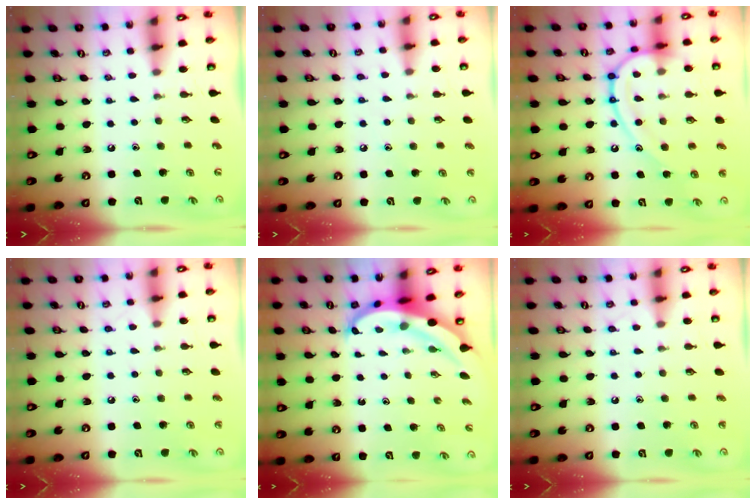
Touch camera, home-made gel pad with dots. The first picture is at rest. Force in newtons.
{"total": 4.2, "press": 4.2, "slide": 0.5}
{"total": 16.4, "press": 16.3, "slide": 1.4}
{"total": 4.6, "press": 4.5, "slide": 0.5}
{"total": 5.3, "press": 5.2, "slide": 0.5}
{"total": 6.1, "press": 6.1, "slide": 0.6}